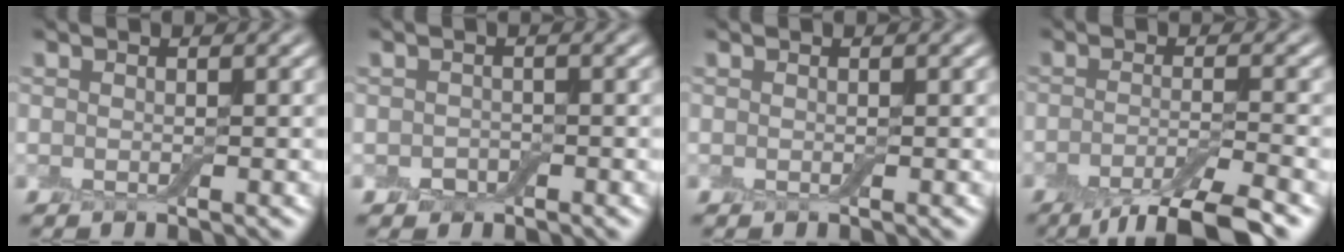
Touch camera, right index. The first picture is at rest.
{"total": 1.0, "force": [-0.5, 0.7, 0.3], "torque": [-0.005, -0.001, -0.011]}
{"total": 0.0}
{"total": 6.6, "force": [-4.3, 1.5, 4.8], "torque": [-0.066, -0.004, -0.079]}